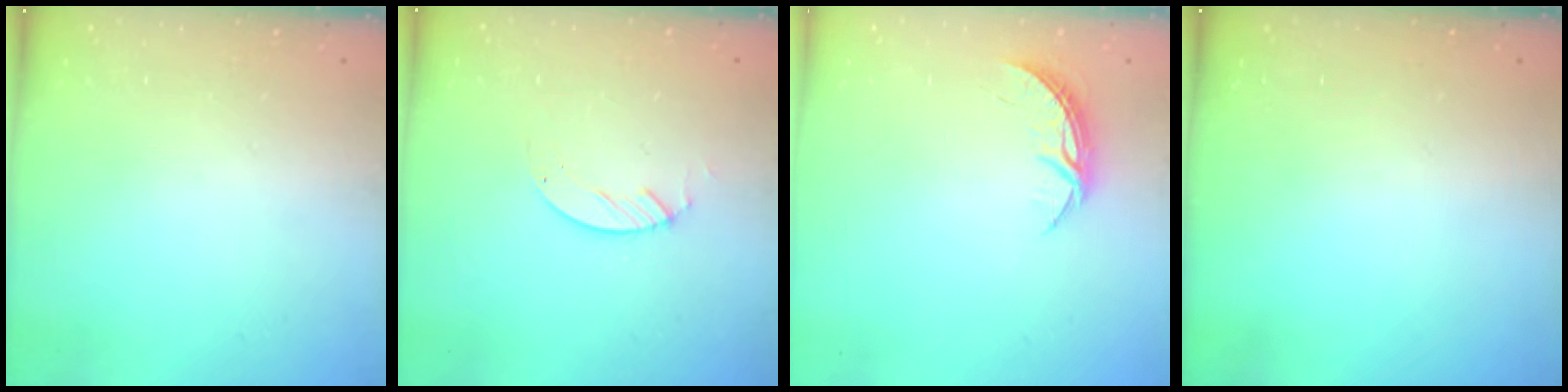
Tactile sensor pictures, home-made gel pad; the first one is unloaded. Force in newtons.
{"total": 2.1, "press": 2.1, "slide": 0.2}
{"total": 4.3, "press": 4.3, "slide": 0.3}
{"total": 0.0}